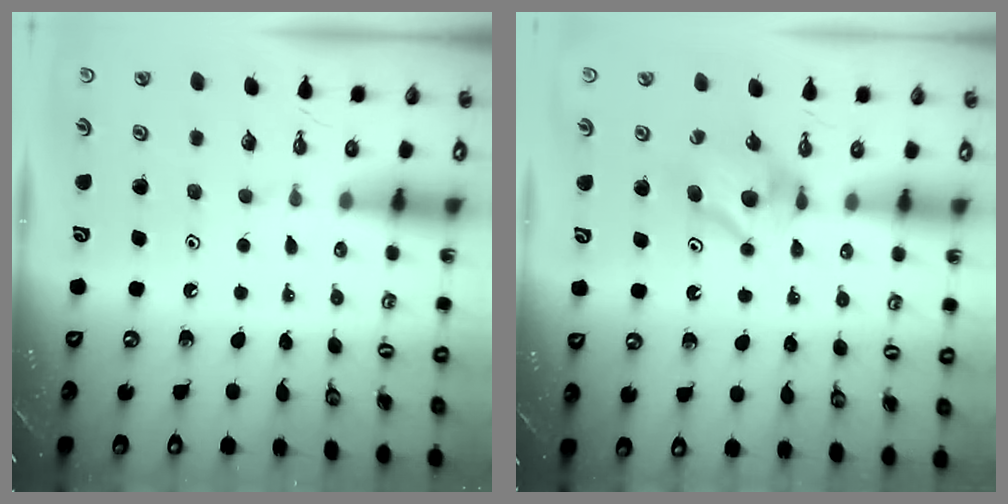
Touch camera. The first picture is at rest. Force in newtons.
{"total": 7.6, "press": 7.6, "slide": 0.3}